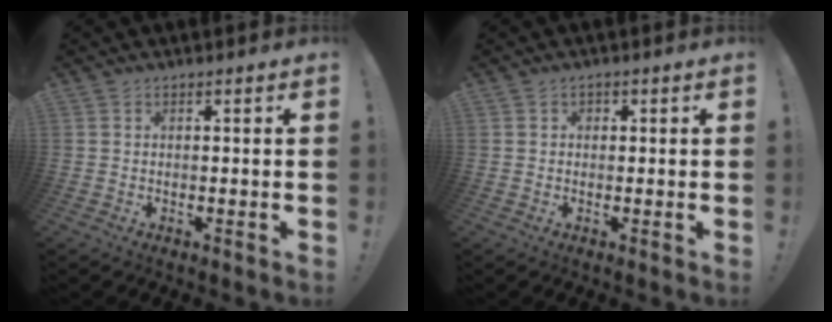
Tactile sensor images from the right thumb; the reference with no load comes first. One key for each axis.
{"total": 1.3, "fx": -0.1, "fy": 1.2, "fz": 0.6, "tx": -0.004, "ty": 0.002, "tz": -0.003}